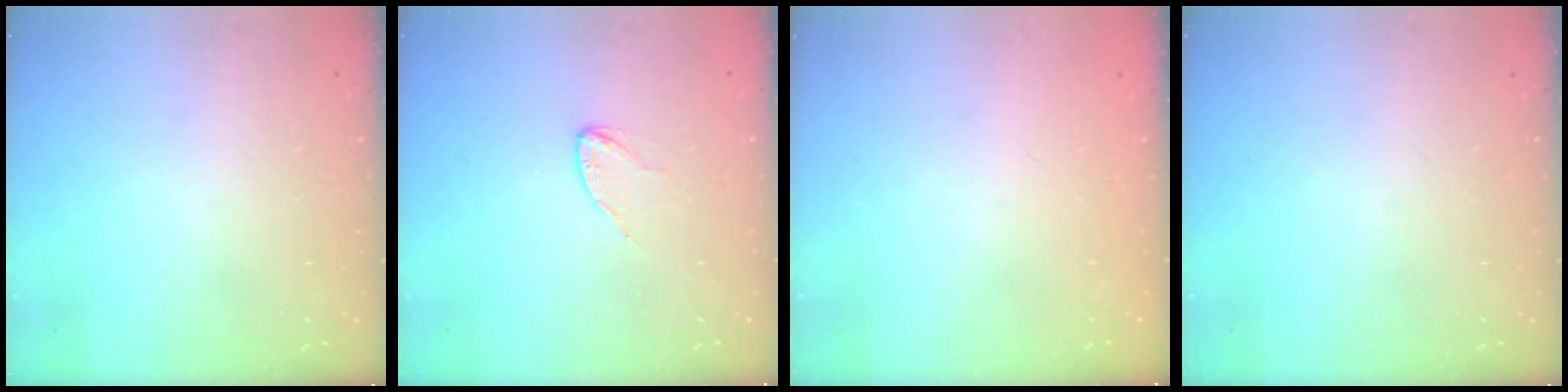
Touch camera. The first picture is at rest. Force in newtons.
{"total": 3.8, "press": 3.7, "slide": 0.4}
{"total": 0.0}
{"total": 0.0}